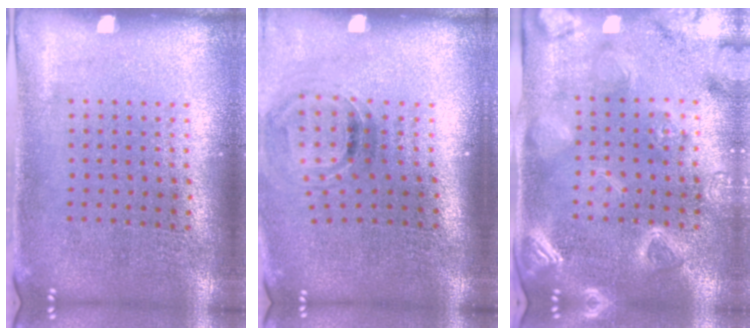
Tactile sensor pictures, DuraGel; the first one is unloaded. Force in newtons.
{"total": 1.0, "press": 0.8, "slide": 0.5}
{"total": 3.3, "press": 3.1, "slide": 1.0}